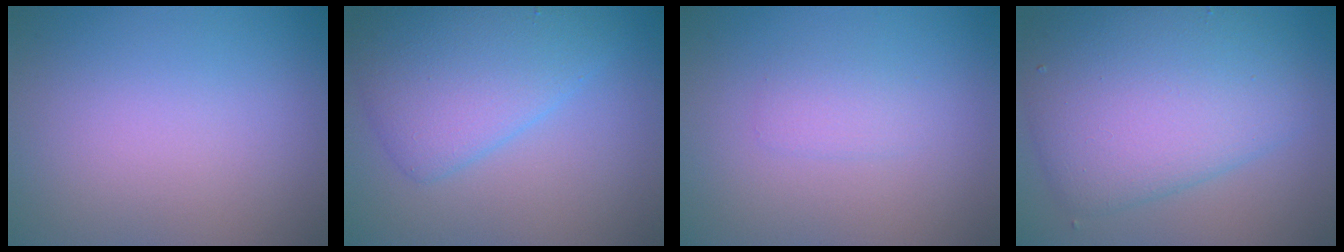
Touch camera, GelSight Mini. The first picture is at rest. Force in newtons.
{"total": 5.7, "press": 5.7, "slide": 0.1}
{"total": 1.2, "press": 1.2, "slide": 0.0}
{"total": 8.6, "press": 8.6, "slide": 0.1}